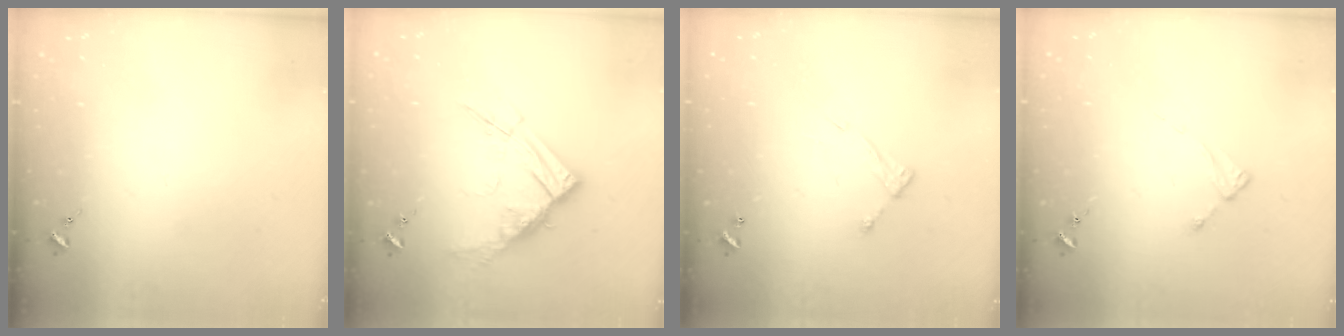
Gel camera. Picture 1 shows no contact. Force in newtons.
{"total": 14.1, "press": 14.0, "slide": 1.5}
{"total": 7.7, "press": 7.7, "slide": 0.6}
{"total": 2.3, "press": 2.3, "slide": 0.3}